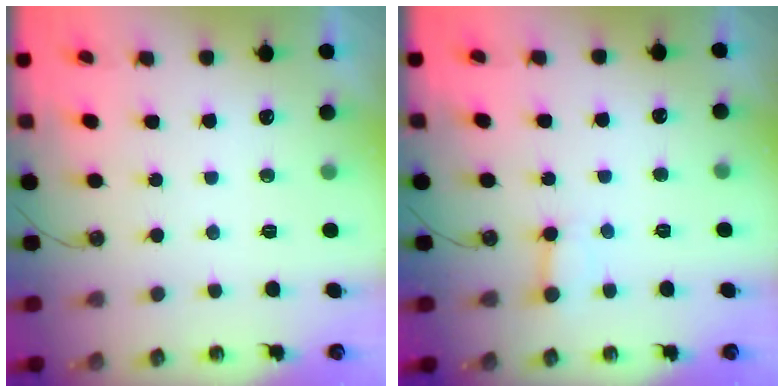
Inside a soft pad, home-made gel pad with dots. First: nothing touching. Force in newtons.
{"total": 3.0, "press": 3.0, "slide": 0.4}